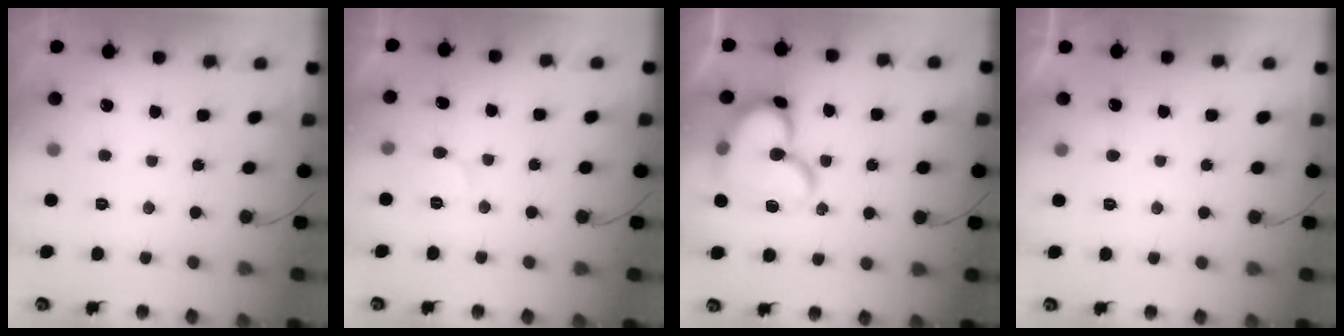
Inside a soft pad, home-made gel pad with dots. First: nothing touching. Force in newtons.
{"total": 5.9, "press": 5.9, "slide": 0.5}
{"total": 19.1, "press": 19.0, "slide": 2.0}
{"total": 2.6, "press": 2.6, "slide": 0.3}